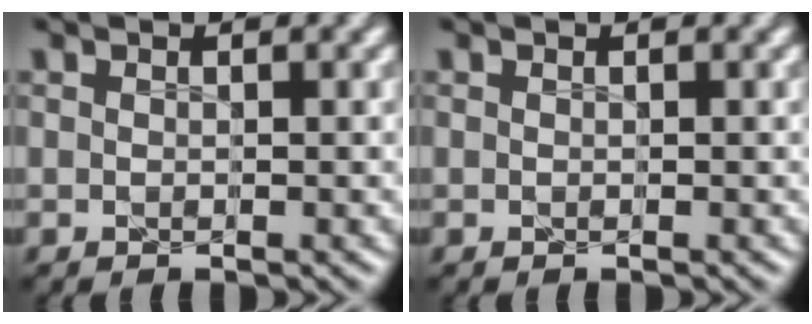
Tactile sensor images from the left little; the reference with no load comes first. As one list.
[{"total": 0.0}]